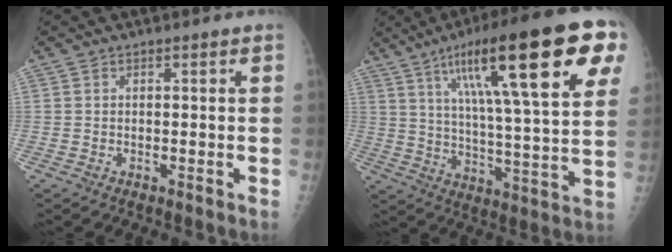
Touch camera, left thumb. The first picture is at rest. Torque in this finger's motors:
{"motor_torque": [1.68, 1.34, 2.02, -0.75, 0.55]}